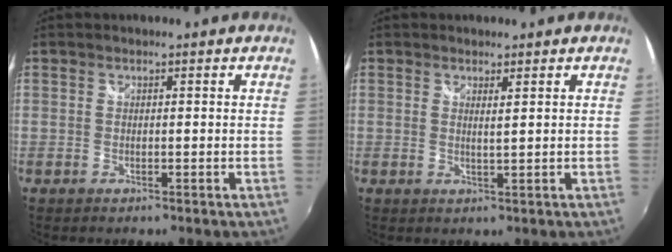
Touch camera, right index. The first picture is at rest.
{"total": 1.2, "force": [0.8, -0.5, 0.7], "torque": [-0.011, -0.003, 0.011]}